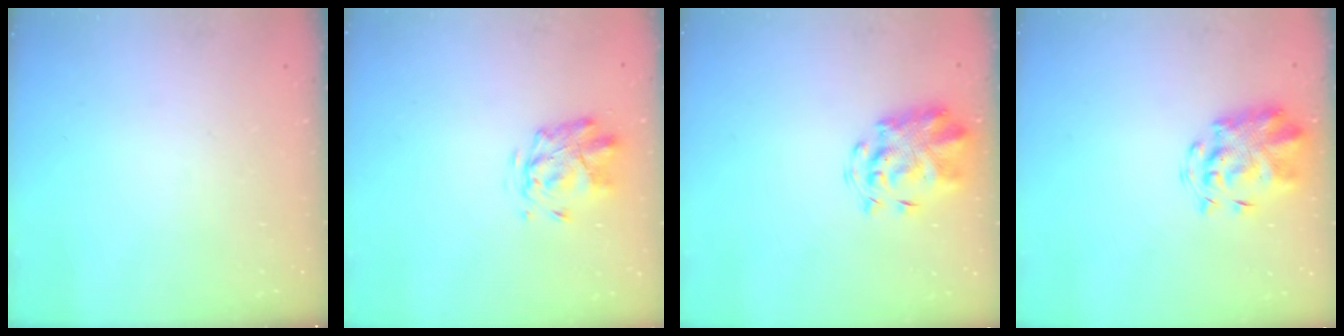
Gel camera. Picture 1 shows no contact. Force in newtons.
{"total": 2.8, "press": 2.4, "slide": 1.4}
{"total": 3.8, "press": 3.7, "slide": 1.2}
{"total": 3.8, "press": 3.7, "slide": 1.2}